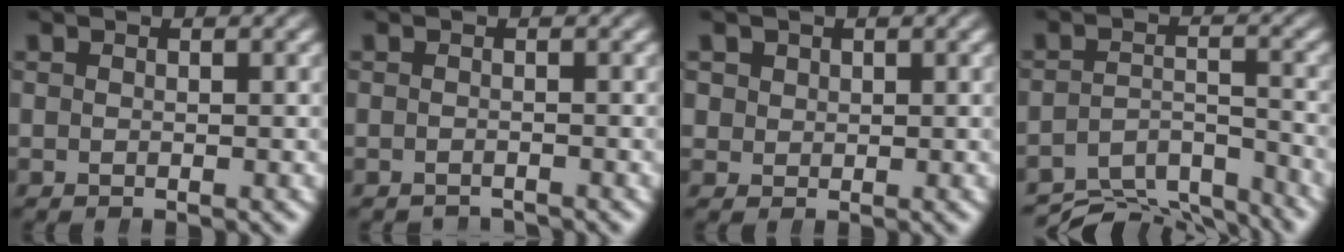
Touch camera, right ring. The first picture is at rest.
{"total": 1.8, "force": [-1.8, -0.1, -0.2], "torque": [0.006, -0.012, -0.026]}
{"total": 2.3, "force": [1.3, 1.7, 0.7], "torque": [-0.013, -0.007, 0.037]}
{"total": 7.9, "force": [-6.5, 2.8, 3.5], "torque": [-0.031, -0.027, -0.098]}